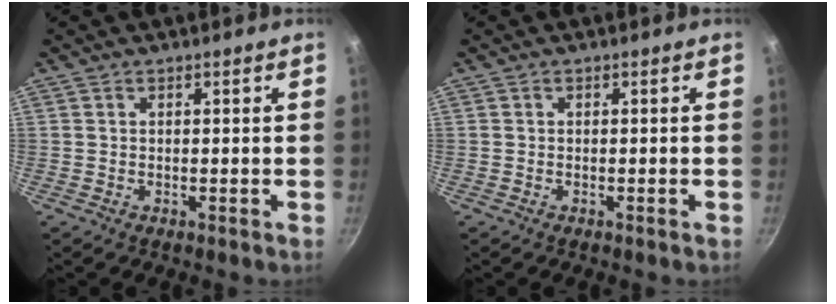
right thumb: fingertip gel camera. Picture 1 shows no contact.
{"total": 0.5, "force": [-0.3, 0.0, 0.4], "torque": [-0.011, 0.003, -0.006]}